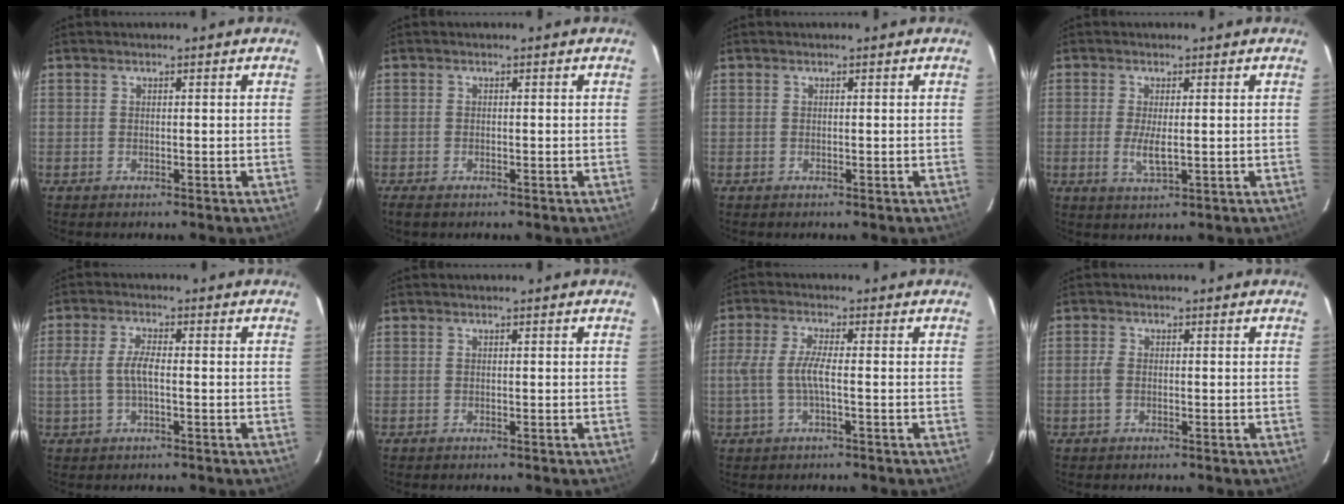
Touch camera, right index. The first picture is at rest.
{"total": 1.5, "force": [-0.8, 0.7, 1.0], "torque": [-0.021, -0.004, -0.014]}
{"total": 0.0}
{"total": 3.7, "force": [-0.3, 0.9, 3.6], "torque": [-0.074, -0.010, -0.006]}
{"total": 4.9, "force": [-0.6, 1.7, 4.5], "torque": [-0.093, 0.004, -0.008]}
{"total": 0.0}
{"total": 5.4, "force": [-1.1, 0.7, 5.3], "torque": [-0.115, -0.001, -0.018]}
{"total": 1.9, "force": [-0.4, 1.1, 1.5], "torque": [-0.038, 0.002, -0.008]}